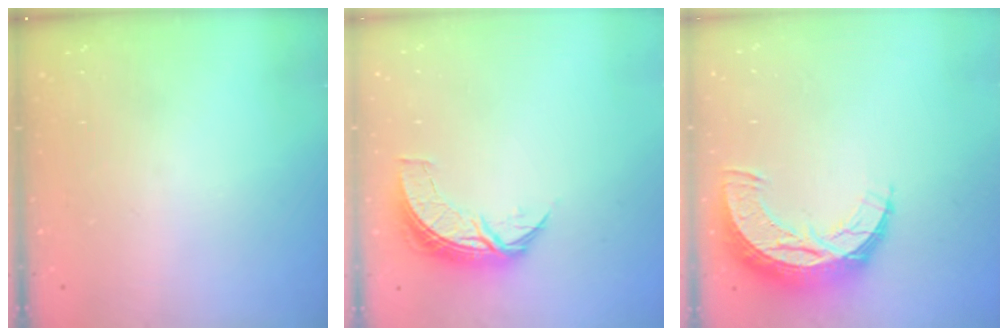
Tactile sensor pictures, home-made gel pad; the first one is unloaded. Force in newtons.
{"total": 8.0, "press": 8.0, "slide": 0.3}
{"total": 11.1, "press": 11.1, "slide": 0.7}